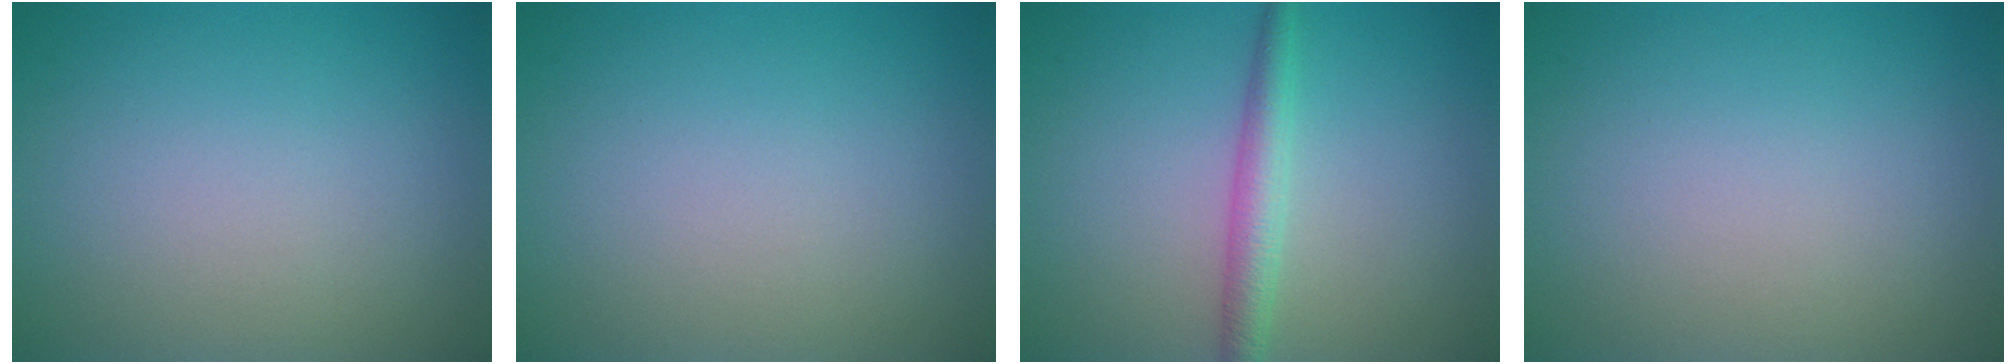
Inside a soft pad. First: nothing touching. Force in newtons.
{"total": 0.0}
{"total": 2.5, "press": 2.5, "slide": 0.1}
{"total": 0.0}